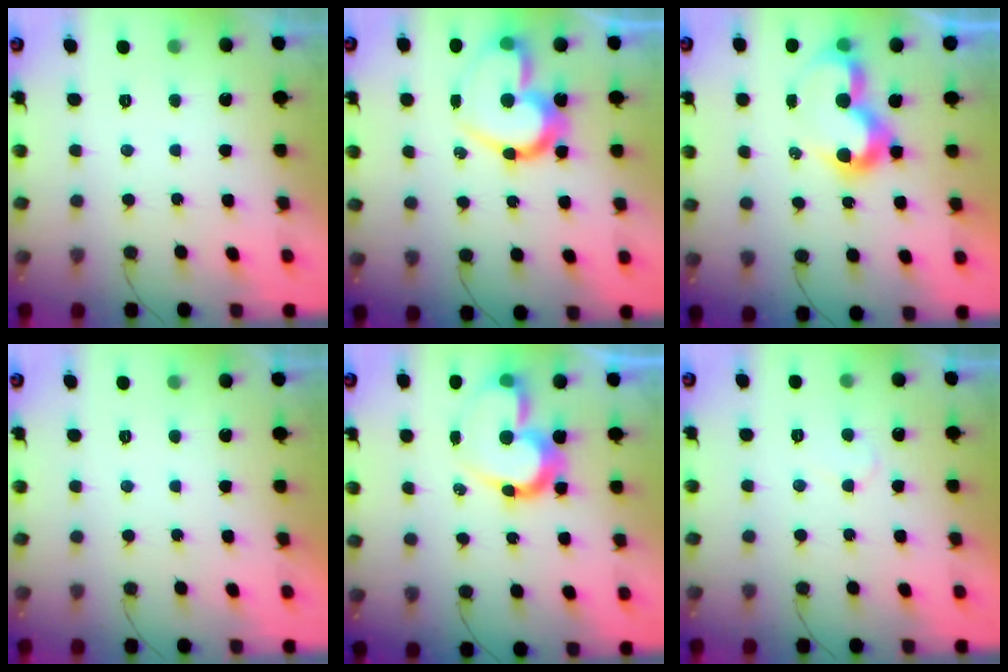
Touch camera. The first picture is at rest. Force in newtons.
{"total": 18.4, "press": 18.3, "slide": 1.4}
{"total": 10.2, "press": 10.2, "slide": 1.0}
{"total": 1.9, "press": 1.9, "slide": 0.0}
{"total": 12.7, "press": 12.6, "slide": 1.5}
{"total": 5.2, "press": 5.2, "slide": 0.5}